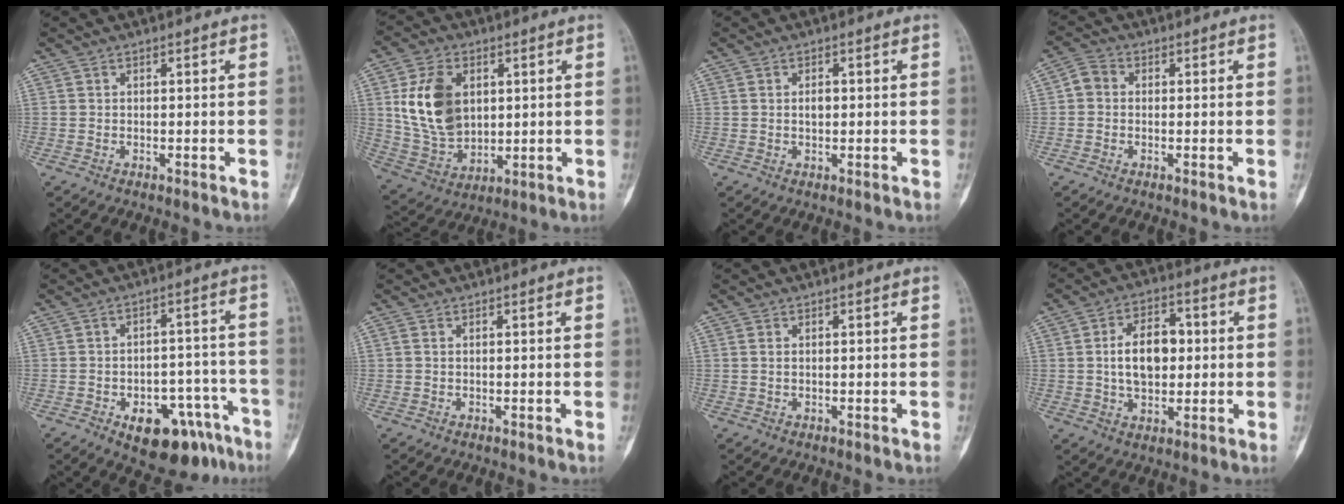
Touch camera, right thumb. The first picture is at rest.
{"total": 15.1, "force": [3.2, 10.4, 10.4], "torque": [-0.173, -0.011, 0.072]}
{"total": 1.7, "force": [0.1, 1.1, 1.3], "torque": [-0.018, 0.001, 0.001]}
{"total": 3.1, "force": [-0.1, 2.6, 1.7], "torque": [-0.019, 0.009, -0.014]}
{"total": 14.6, "force": [-8.3, 7.6, 9.3], "torque": [-0.087, 0.062, -0.108]}
{"total": 0.5, "force": [0.0, 0.3, 0.4], "torque": [-0.011, -0.001, -0.003]}
{"total": 0.9, "force": [0.0, 0.6, 0.7], "torque": [-0.014, 0.000, 0.001]}
{"total": 10.7, "force": [0.6, 6.8, 8.2], "torque": [-0.115, 0.012, 0.010]}